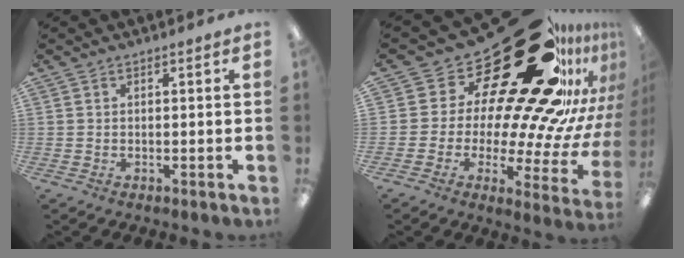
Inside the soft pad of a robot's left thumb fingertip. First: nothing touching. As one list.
[{"total": 35.3, "force": [22.0, 14.1, 23.7], "torque": [-0.307, -0.198, 0.420]}]